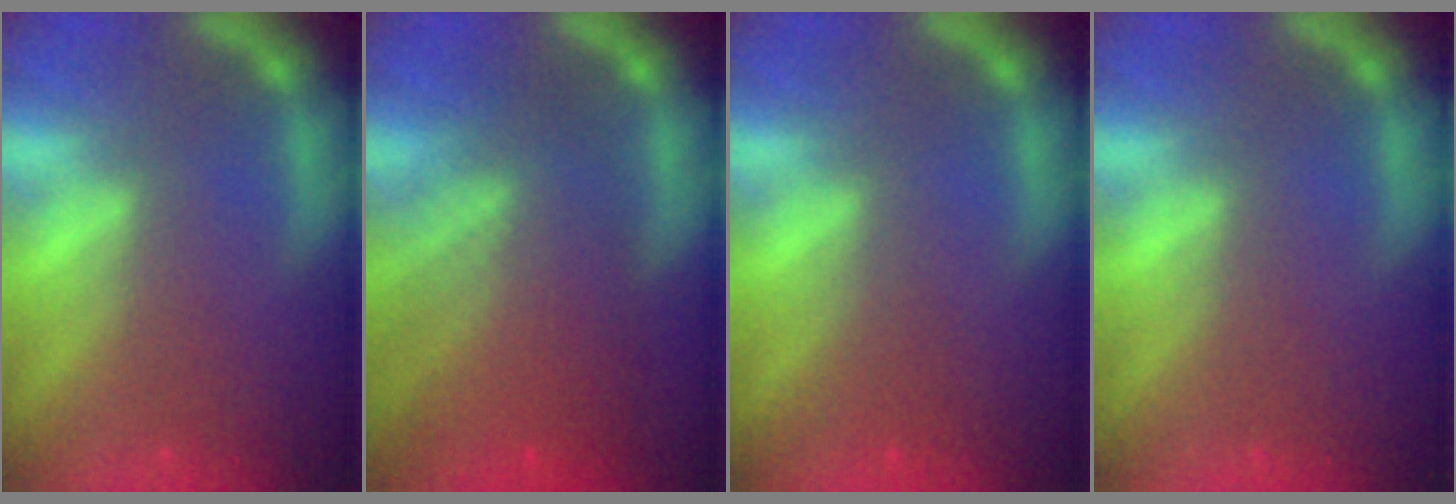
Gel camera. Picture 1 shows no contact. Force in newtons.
{"total": 8.5}
{"total": 1.0}
{"total": 0.0}